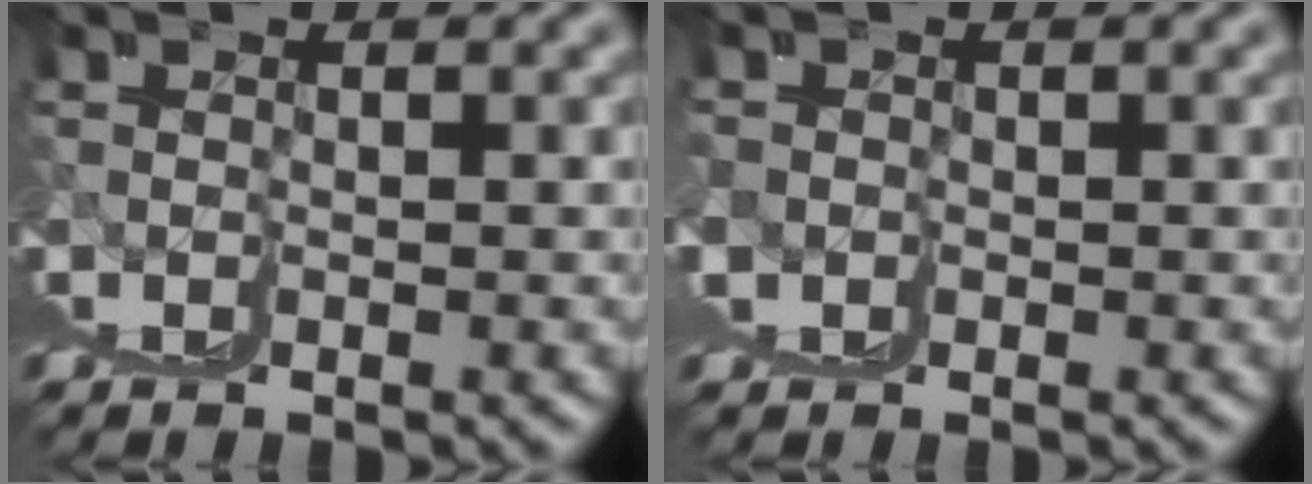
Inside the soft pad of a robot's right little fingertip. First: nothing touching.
{"total": 0.7, "force": [0.6, 0.3, -0.3], "torque": [0.013, 0.002, 0.010]}